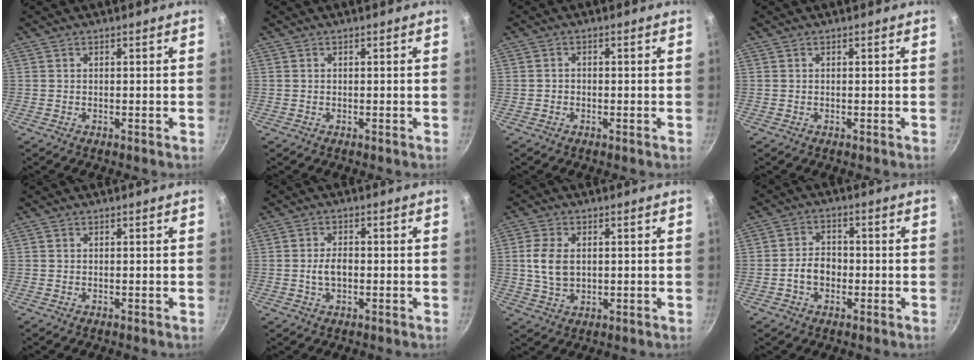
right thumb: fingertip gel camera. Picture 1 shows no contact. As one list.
[{"total": 0.0}, {"total": 1.1, "force": [-0.4, 0.9, 0.4], "torque": [-0.006, 0.003, -0.010]}, {"total": 0.0}, {"total": 0.0}, {"total": 3.7, "force": [-0.5, 2.3, 2.9], "torque": [-0.045, 0.012, -0.009]}, {"total": 6.9, "force": [0.8, 4.5, 5.1], "torque": [-0.098, 0.002, 0.018]}, {"total": 5.3, "force": [-1.3, 4.0, 3.2], "torque": [-0.034, 0.022, -0.027]}]